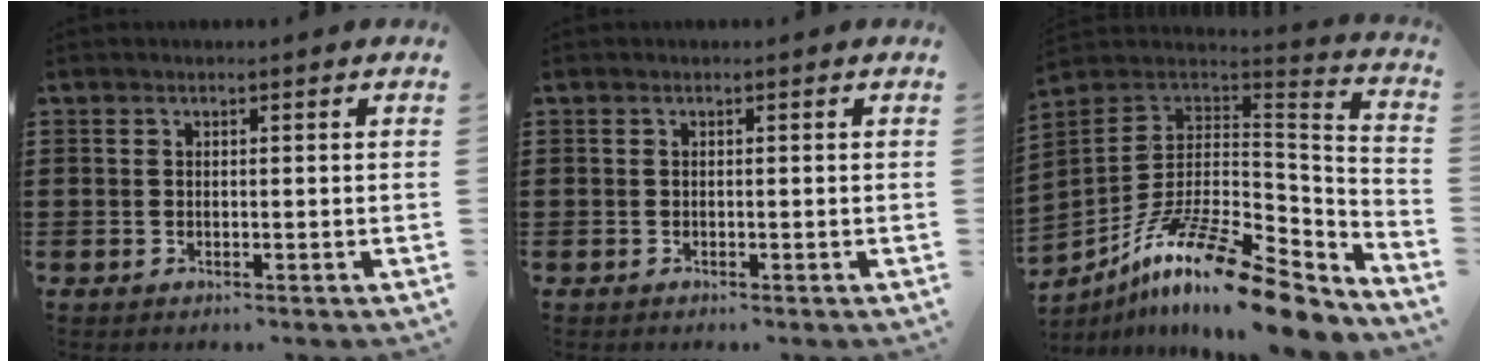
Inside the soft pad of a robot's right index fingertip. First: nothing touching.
{"total": 0.0}
{"total": 17.3, "force": [-11.7, 4.4, 12.0], "torque": [-0.223, 0.034, -0.208]}